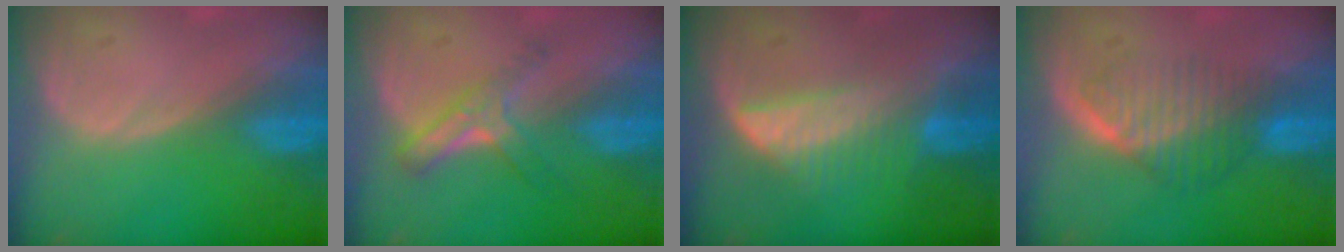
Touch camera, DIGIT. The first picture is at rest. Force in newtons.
{"total": 5.5, "press": 4.9, "slide": 2.6}
{"total": 6.5, "press": 5.8, "slide": 2.9}
{"total": 6.7, "press": 6.1, "slide": 2.8}